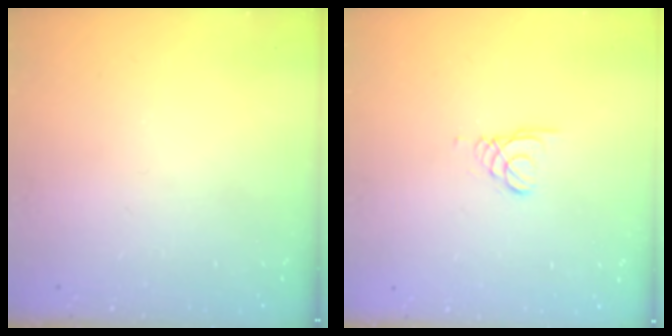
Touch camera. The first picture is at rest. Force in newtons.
{"total": 1.0, "press": 1.0, "slide": 0.1}